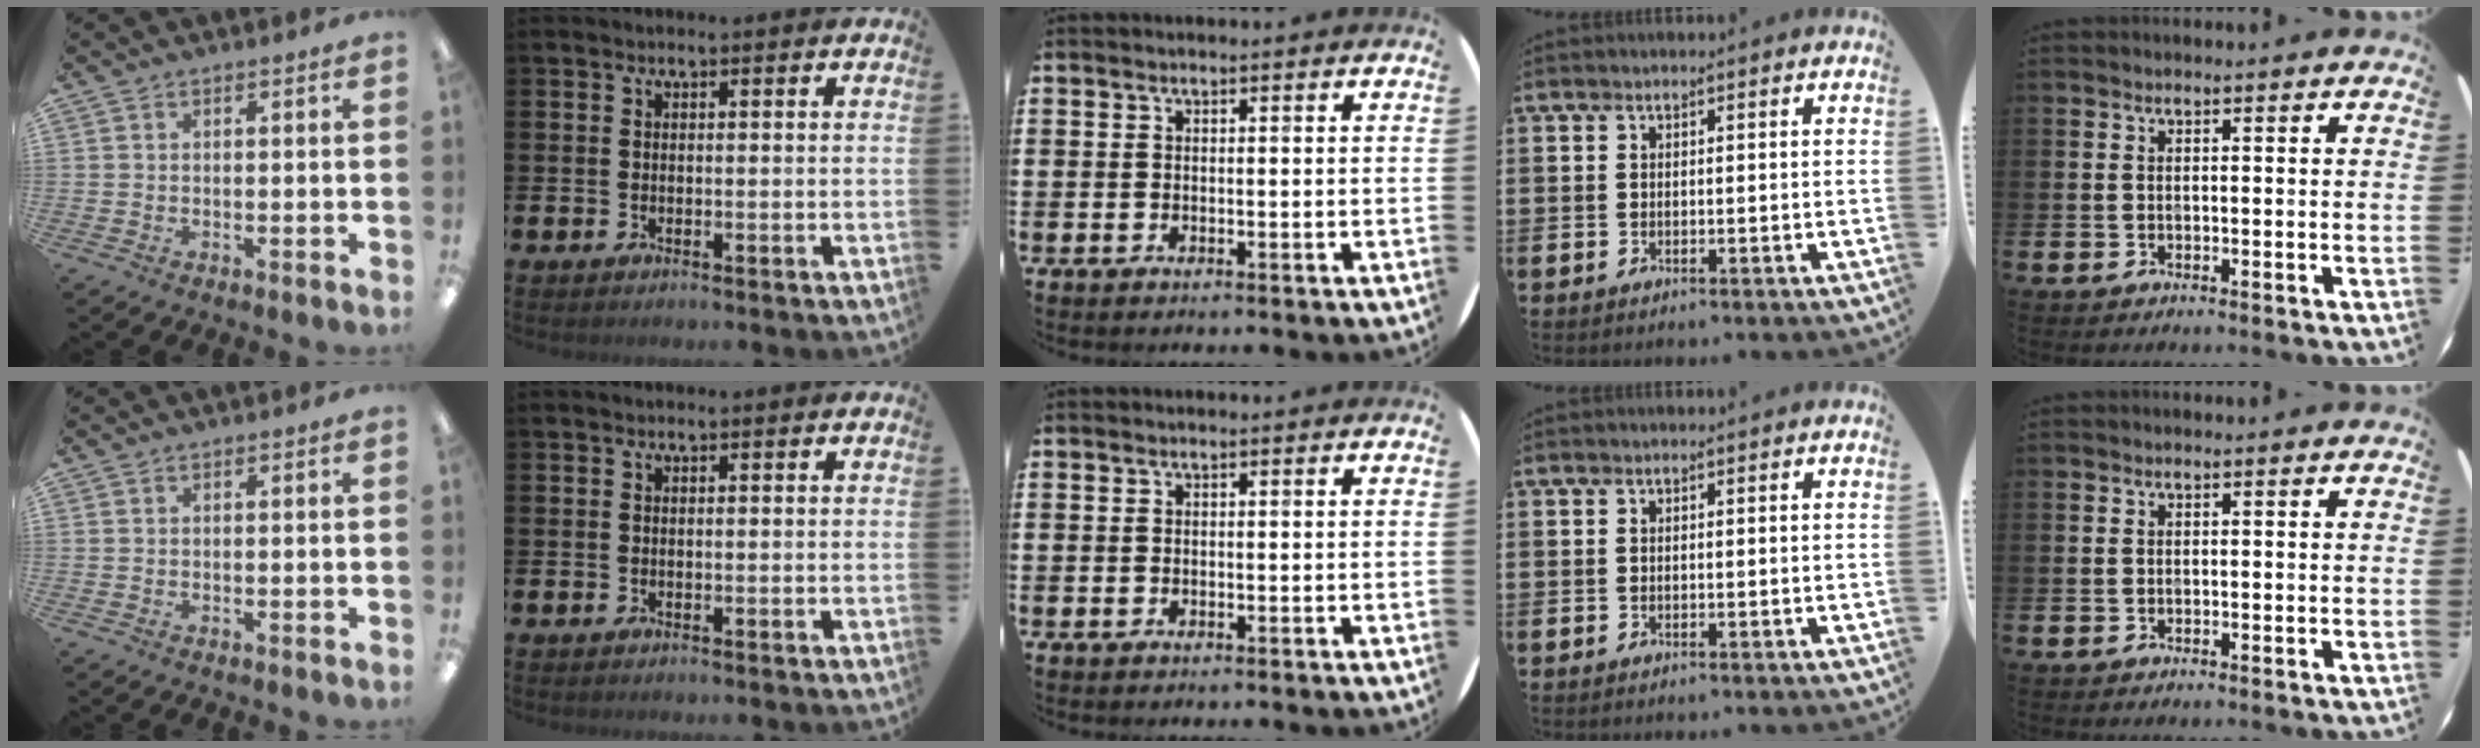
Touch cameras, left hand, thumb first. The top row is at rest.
{}